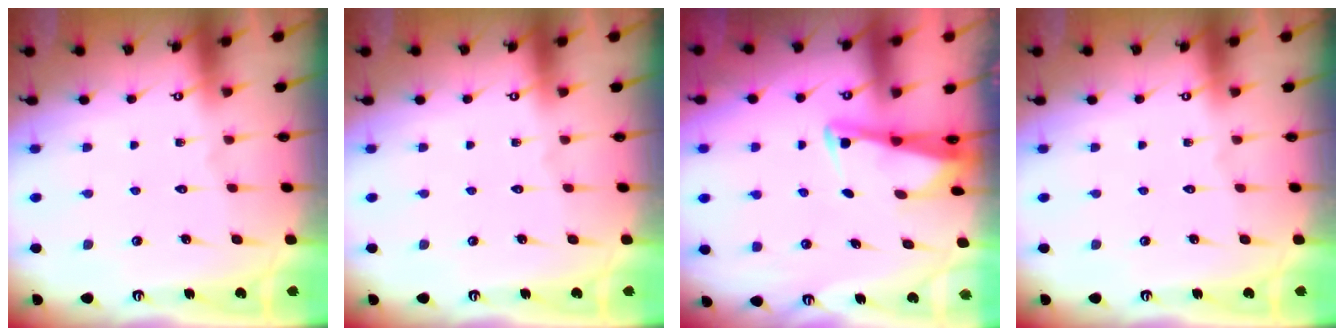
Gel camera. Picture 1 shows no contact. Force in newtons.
{"total": 0.0}
{"total": 2.9, "press": 2.8, "slide": 0.3}
{"total": 0.0}